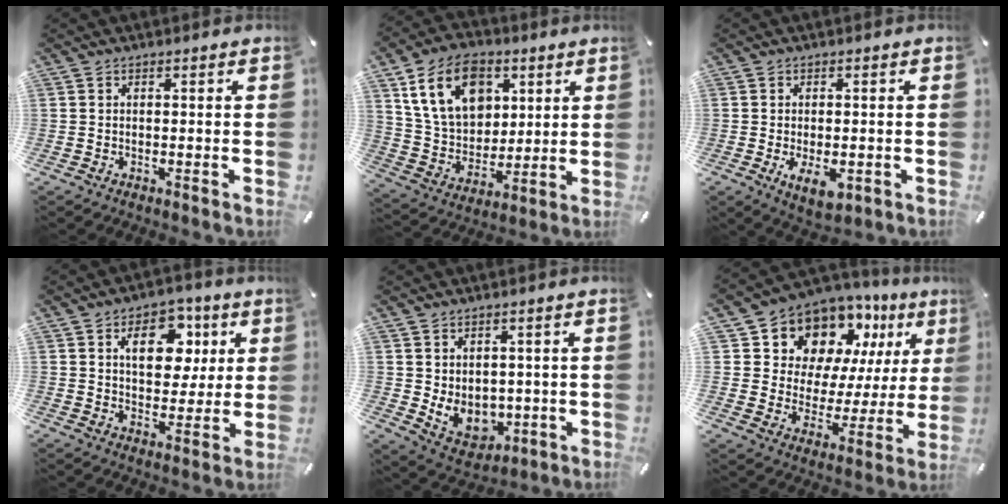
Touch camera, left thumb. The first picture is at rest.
{"total": 16.3, "force": [6.8, 11.9, 8.9], "torque": [-0.173, -0.012, 0.128]}
{"total": 5.5, "force": [-1.2, 3.0, 4.4], "torque": [-0.089, -0.007, -0.024]}
{"total": 12.2, "force": [4.5, 8.5, 7.5], "torque": [-0.099, -0.009, 0.076]}
{"total": 7.7, "force": [0.9, 6.8, 3.7], "torque": [-0.060, -0.017, 0.022]}
{"total": 11.8, "force": [9.1, 7.2, 2.0], "torque": [-0.040, -0.099, 0.166]}